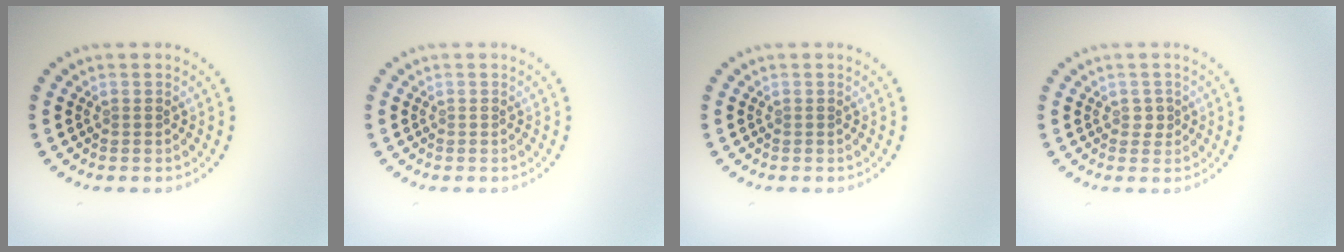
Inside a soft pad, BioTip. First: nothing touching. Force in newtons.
{"total": 0.0}
{"total": 0.0}
{"total": 0.9, "press": 0.8, "slide": 0.4}